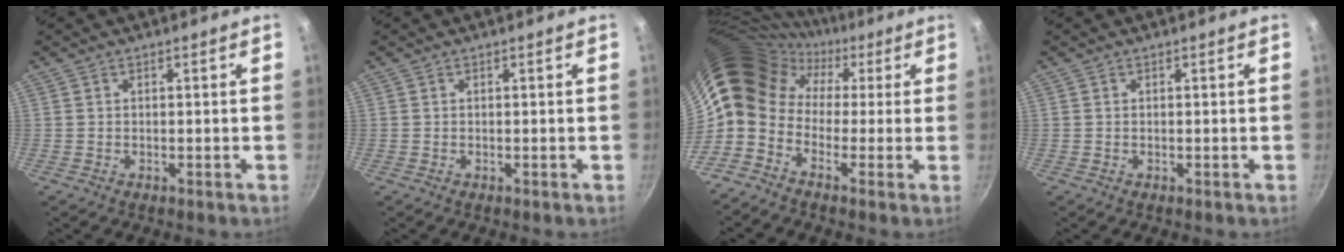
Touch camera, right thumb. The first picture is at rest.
{"total": 0.0}
{"total": 12.7, "force": [0.6, 10.5, 7.1], "torque": [-0.107, 0.047, -0.017]}
{"total": 0.0}